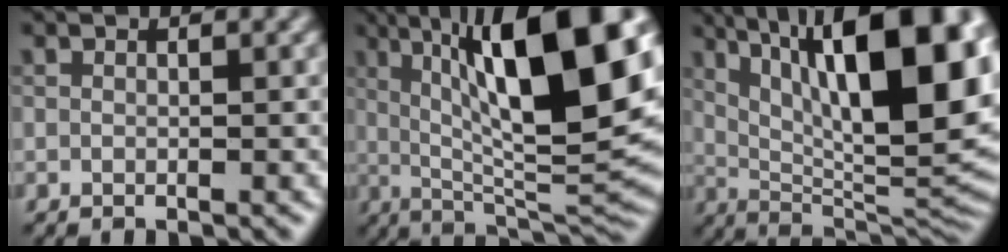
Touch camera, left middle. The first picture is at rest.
{"total": 15.0, "force": [3.8, 3.8, 14.0], "torque": [-0.204, 0.010, 0.067]}
{"total": 16.7, "force": [5.3, 6.1, 14.7], "torque": [-0.203, 0.027, 0.096]}